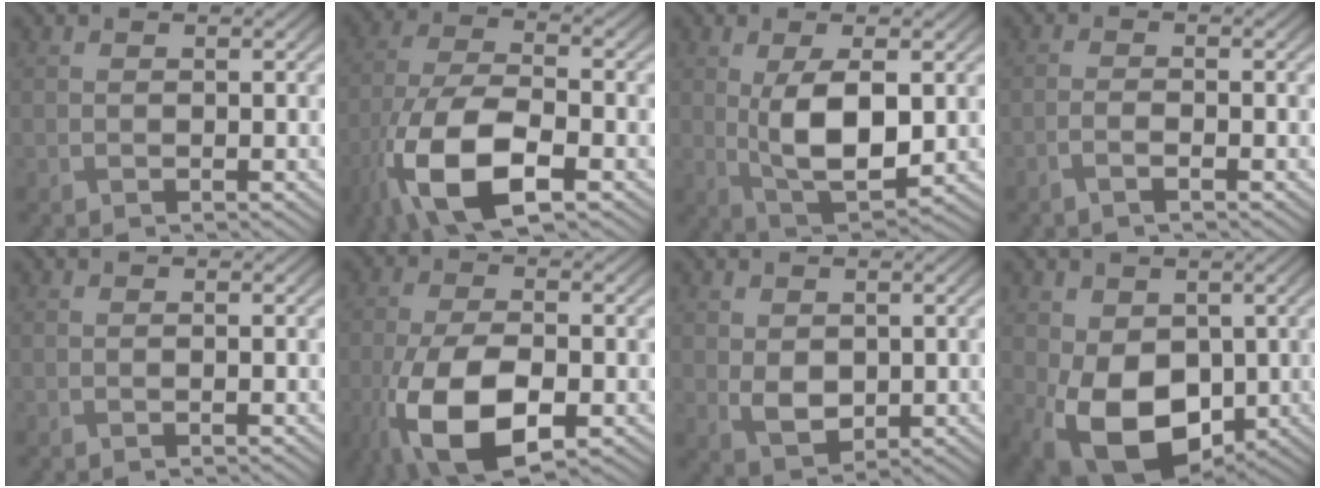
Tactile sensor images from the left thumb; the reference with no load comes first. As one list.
[{"total": 13.6, "force": [-6.4, 5.8, 10.5], "torque": [-0.235, -0.028, -0.133]}, {"total": 8.4, "force": [0.2, 3.8, 7.5], "torque": [-0.151, -0.007, 0.012]}, {"total": 1.5, "force": [-1.0, 0.2, 1.1], "torque": [-0.022, 0.005, -0.023]}, {"total": 0.0}, {"total": 13.0, "force": [-5.2, 6.4, 10.1], "torque": [-0.227, -0.038, -0.089]}, {"total": 3.5, "force": [0.4, 2.6, 2.4], "torque": [-0.053, -0.007, 0.013]}, {"total": 12.7, "force": [-2.8, 8.7, 8.9], "torque": [-0.180, -0.035, -0.044]}]